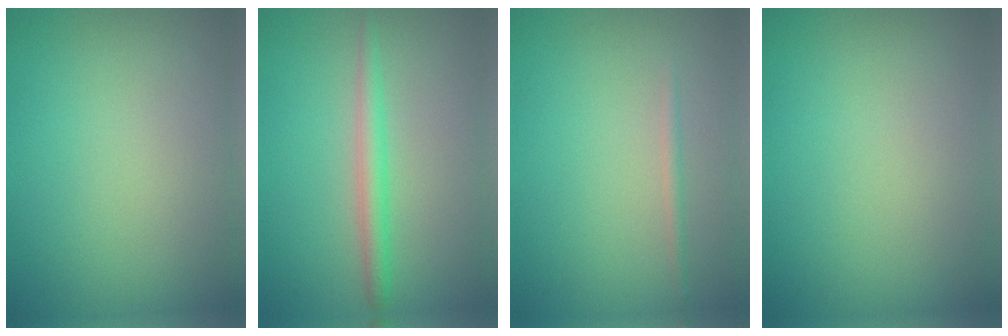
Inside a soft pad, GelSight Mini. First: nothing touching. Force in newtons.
{"total": 2.3, "press": 2.3, "slide": 0.0}
{"total": 0.8, "press": 0.8, "slide": 0.0}
{"total": 0.0}